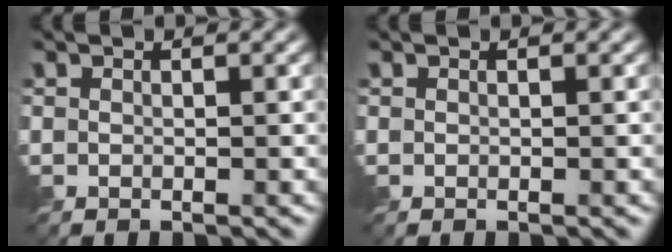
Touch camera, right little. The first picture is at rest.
{"total": 0.0}